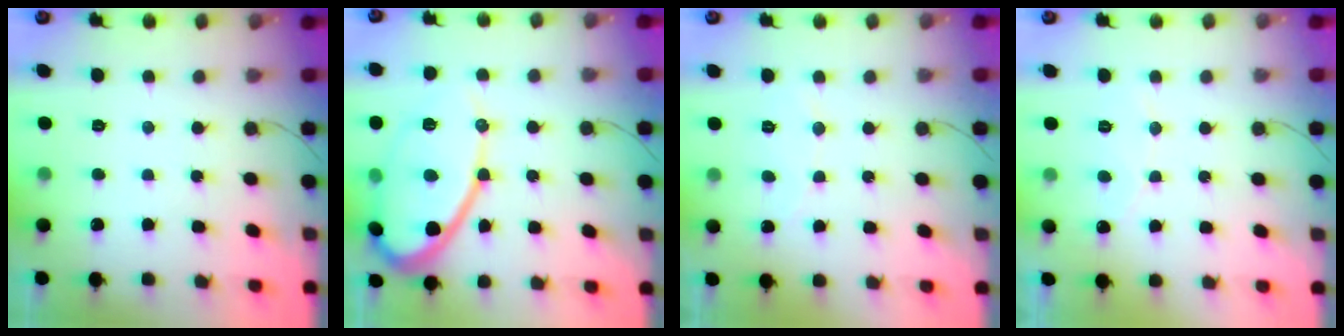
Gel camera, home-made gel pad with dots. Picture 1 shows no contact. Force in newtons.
{"total": 14.8, "press": 14.8, "slide": 0.8}
{"total": 3.0, "press": 2.9, "slide": 0.3}
{"total": 4.4, "press": 4.3, "slide": 0.4}